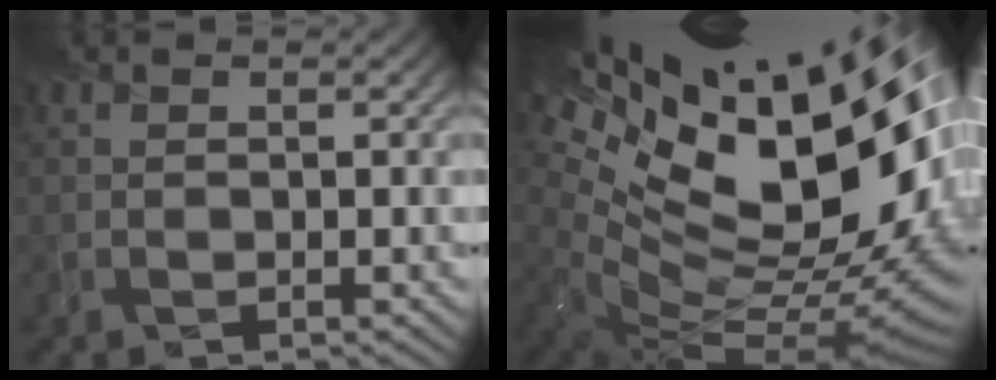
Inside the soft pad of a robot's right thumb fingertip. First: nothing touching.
{"total": 20.2, "force": [6.7, 10.2, 16.1], "torque": [-0.270, -0.007, 0.151]}